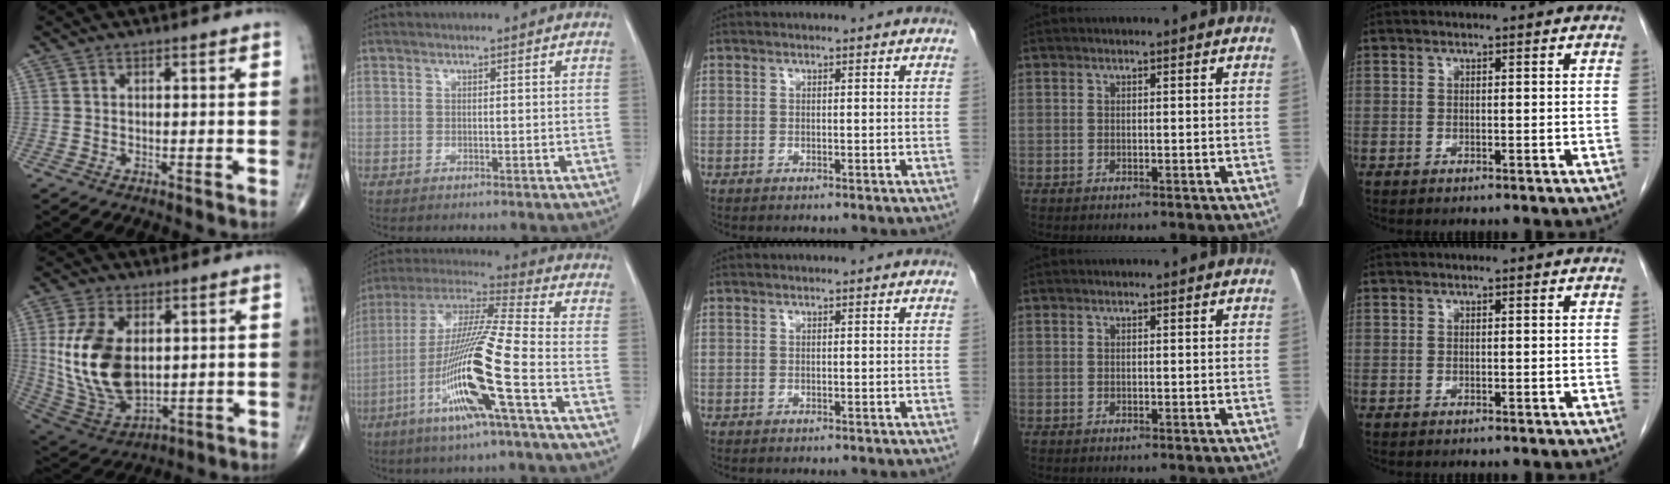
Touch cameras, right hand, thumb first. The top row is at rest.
{"thumb": {"total": 18.2, "force": [2.1, 10.6, 14.6], "torque": [-0.284, -0.019, 0.058]}, "index": {"total": 17.3, "force": [-6.3, -0.7, 16.1], "torque": [-0.332, -0.020, -0.126]}}